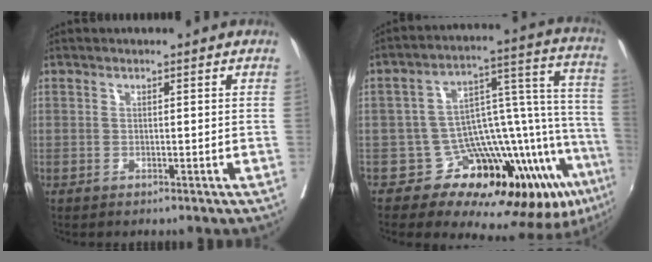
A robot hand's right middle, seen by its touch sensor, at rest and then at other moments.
{"total": 20.0, "force": [-10.9, 6.1, 15.6], "torque": [-0.111, 0.082, -0.146]}